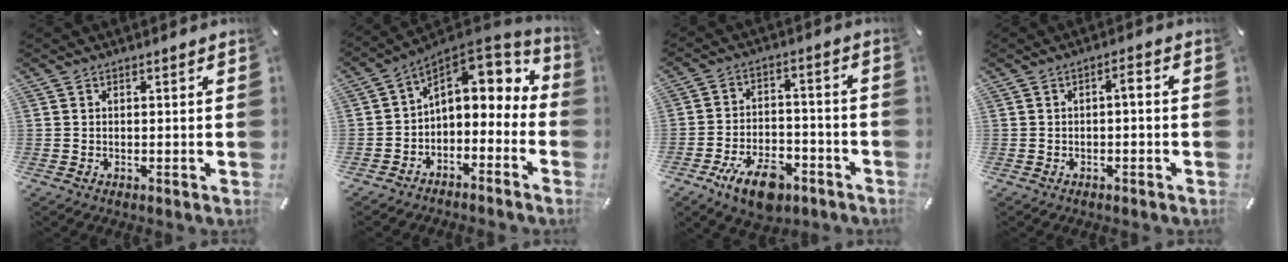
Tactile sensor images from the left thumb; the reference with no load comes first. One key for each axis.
{"total": 10.0, "fx": 2.9, "fy": 7.0, "fz": 6.5, "tx": -0.088, "ty": -0.020, "tz": 0.053}
{"total": 11.4, "fx": -6.6, "fy": 6.0, "fz": 7.1, "tx": -0.126, "ty": 0.041, "tz": -0.113}
{"total": 3.1, "fx": -1.0, "fy": 1.0, "fz": 2.7, "tx": -0.051, "ty": 0.014, "tz": -0.022}